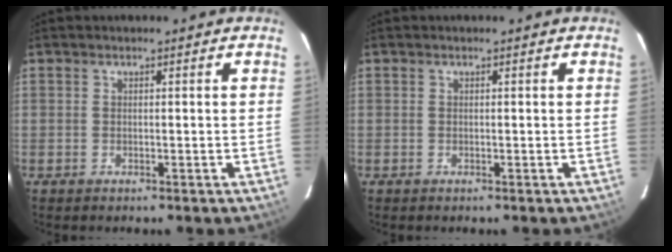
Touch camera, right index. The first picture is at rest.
{"total": 0.0}